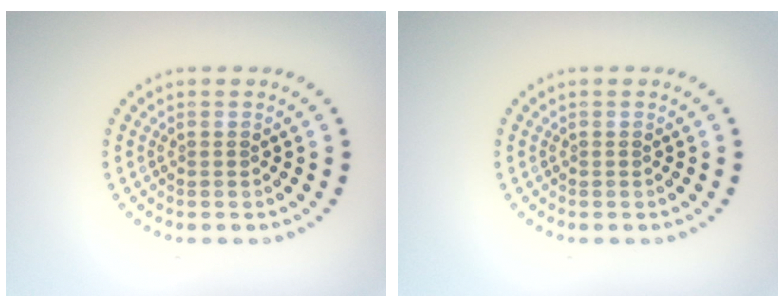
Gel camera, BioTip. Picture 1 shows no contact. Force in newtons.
{"total": 0.0}